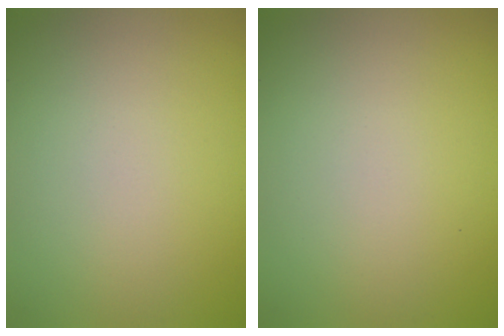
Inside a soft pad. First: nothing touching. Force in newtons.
{"total": 0.0}